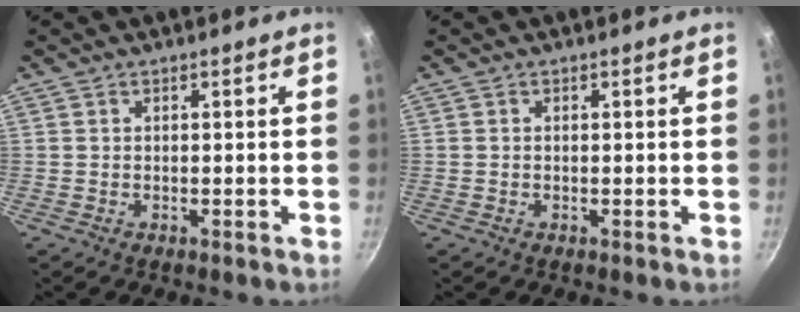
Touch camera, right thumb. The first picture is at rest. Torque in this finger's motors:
{"motor_torque": [-0.06, -0.06, -0.22, 0.11, -0.06]}